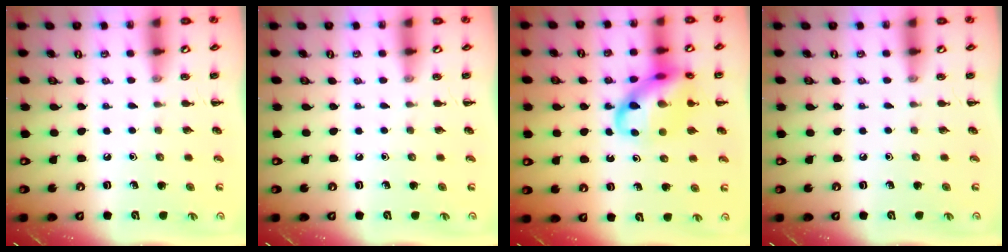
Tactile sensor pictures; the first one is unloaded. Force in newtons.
{"total": 0.0}
{"total": 15.5, "press": 15.4, "slide": 2.1}
{"total": 0.0}